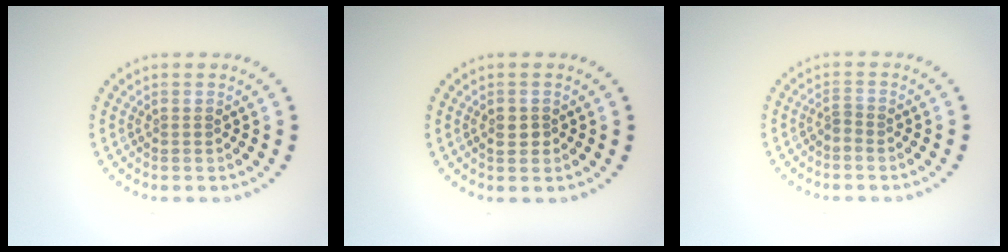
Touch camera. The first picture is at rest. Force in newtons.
{"total": 1.3, "press": 1.3, "slide": 0.2}
{"total": 0.8, "press": 0.3, "slide": 0.7}